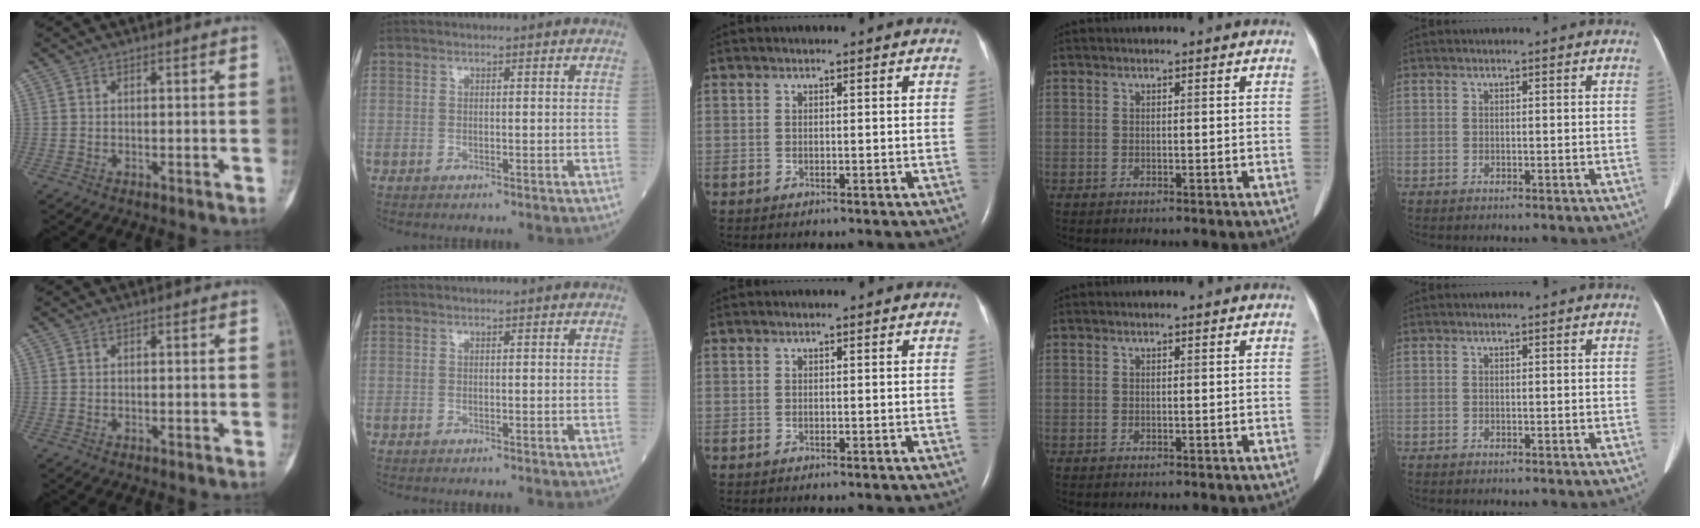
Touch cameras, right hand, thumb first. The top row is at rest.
{}